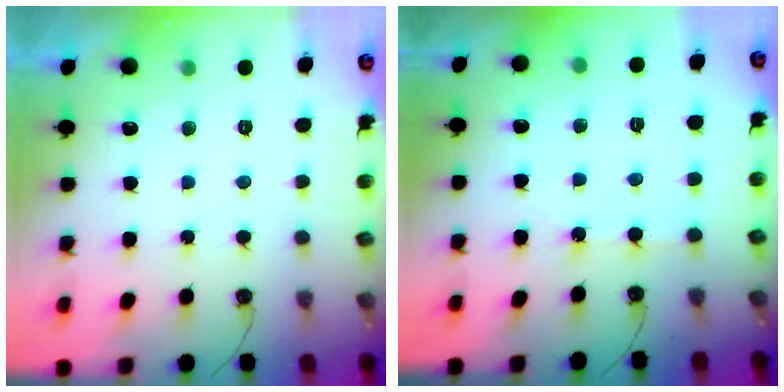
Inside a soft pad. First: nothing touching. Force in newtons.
{"total": 2.7, "press": 2.7, "slide": 0.4}